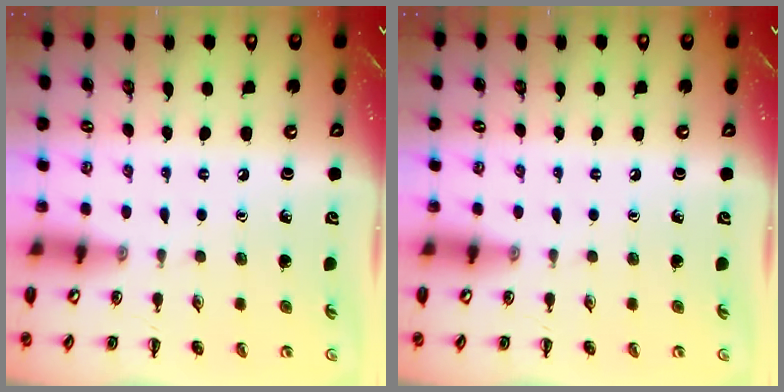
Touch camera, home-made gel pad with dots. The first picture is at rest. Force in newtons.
{"total": 0.0}